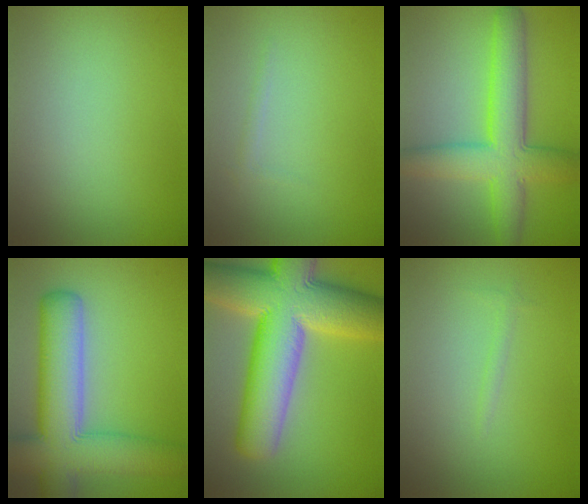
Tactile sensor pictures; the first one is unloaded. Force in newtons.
{"total": 0.6, "press": 0.6, "slide": 0.1}
{"total": 7.3, "press": 7.3, "slide": 0.3}
{"total": 10.5, "press": 10.4, "slide": 0.6}
{"total": 14.6, "press": 14.5, "slide": 0.7}
{"total": 0.6, "press": 0.6, "slide": 0.0}